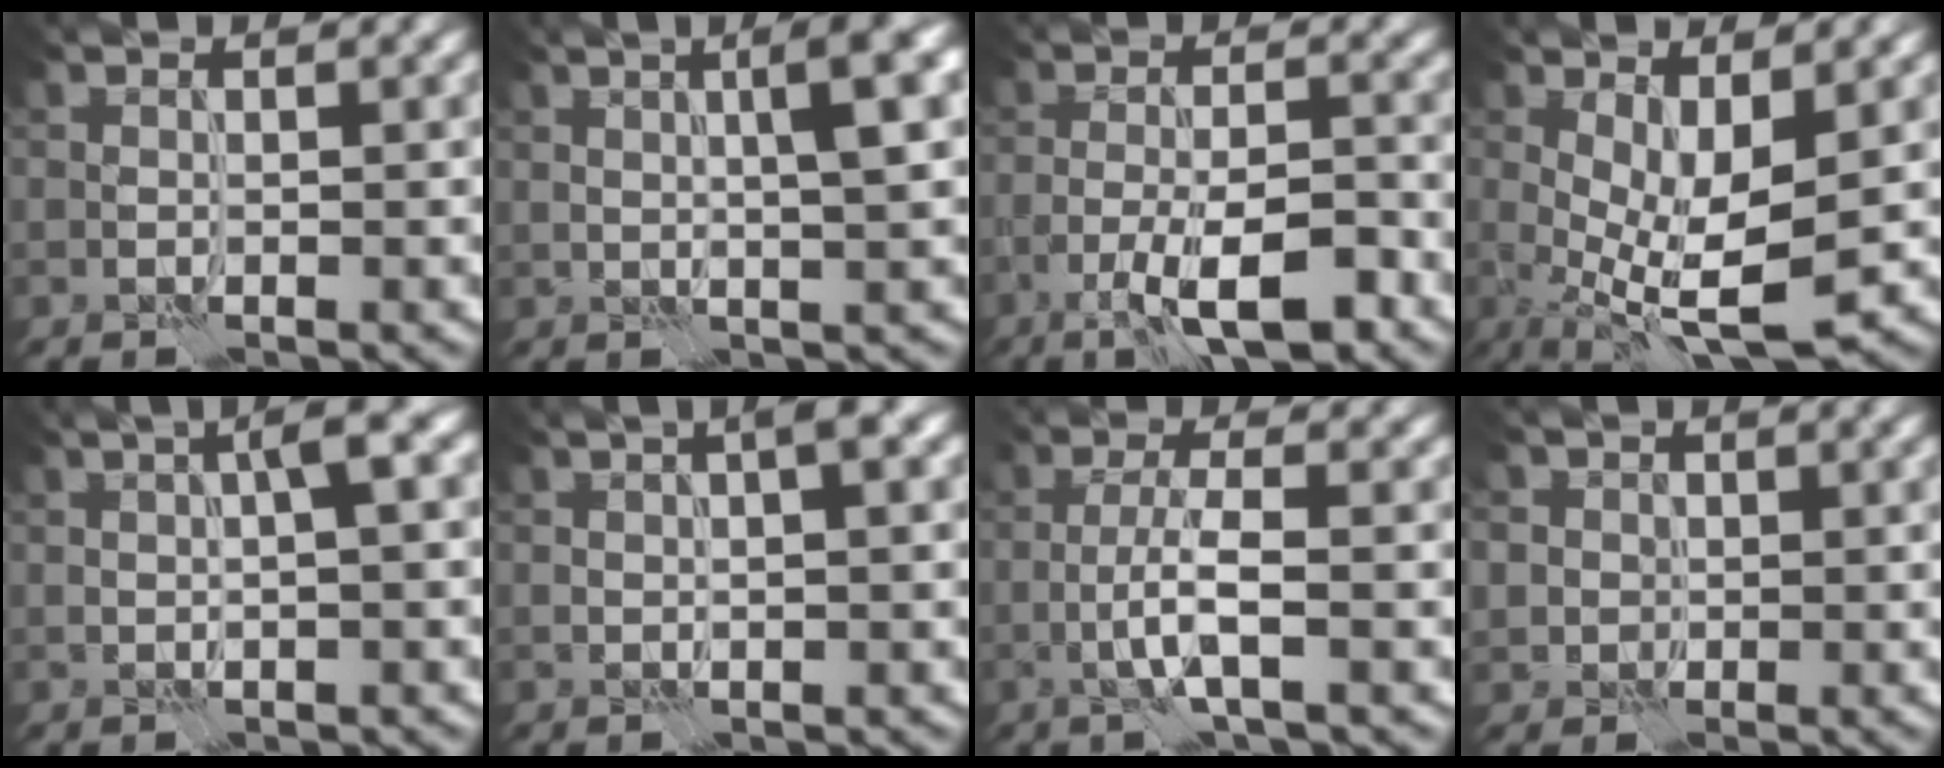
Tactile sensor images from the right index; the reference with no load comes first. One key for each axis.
{"total": 4.9, "fx": 1.6, "fy": 0.8, "fz": 4.6, "tx": -0.067, "ty": 0.015, "tz": 0.024}
{"total": 6.7, "fx": -3.7, "fy": 1.7, "fz": 5.3, "tx": -0.093, "ty": 0.002, "tz": -0.066}
{"total": 7.6, "fx": -0.9, "fy": 2.5, "fz": 7.2, "tx": -0.135, "ty": -0.009, "tz": -0.015}
{"total": 3.4, "fx": 0.8, "fy": 0.5, "fz": 3.3, "tx": -0.057, "ty": 0.016, "tz": 0.012}
{"total": 2.5, "fx": 0.7, "fy": 0.5, "fz": 2.4, "tx": -0.040, "ty": 0.010, "tz": 0.011}
{"total": 3.1, "fx": -1.1, "fy": 0.3, "fz": 2.9, "tx": -0.058, "ty": 0.009, "tz": -0.028}
{"total": 2.9, "fx": 0.9, "fy": 2.7, "fz": 0.8, "tx": -0.004, "ty": 0.009, "tz": 0.009}